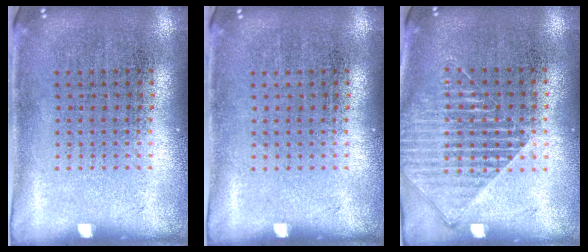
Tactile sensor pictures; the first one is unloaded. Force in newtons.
{"total": 0.0}
{"total": 1.5, "press": 1.4, "slide": 0.7}